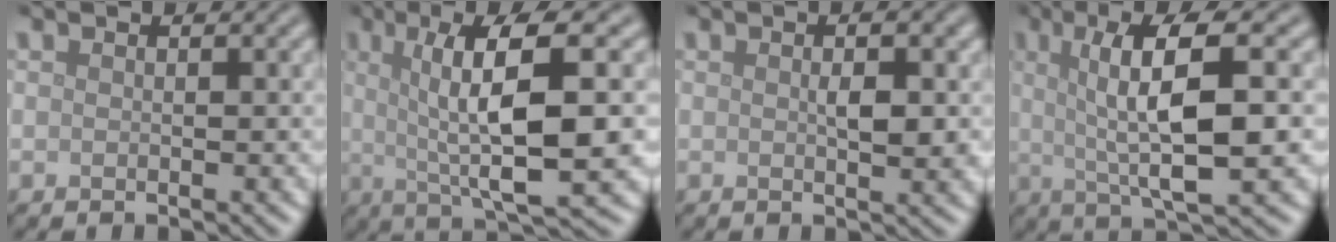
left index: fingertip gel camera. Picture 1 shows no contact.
{"total": 10.1, "force": [1.1, 2.3, 9.8], "torque": [-0.142, 0.002, 0.023]}
{"total": 2.5, "force": [0.4, 0.7, 2.4], "torque": [-0.040, -0.001, 0.006]}
{"total": 8.9, "force": [1.2, 2.1, 8.5], "torque": [-0.129, 0.005, 0.022]}